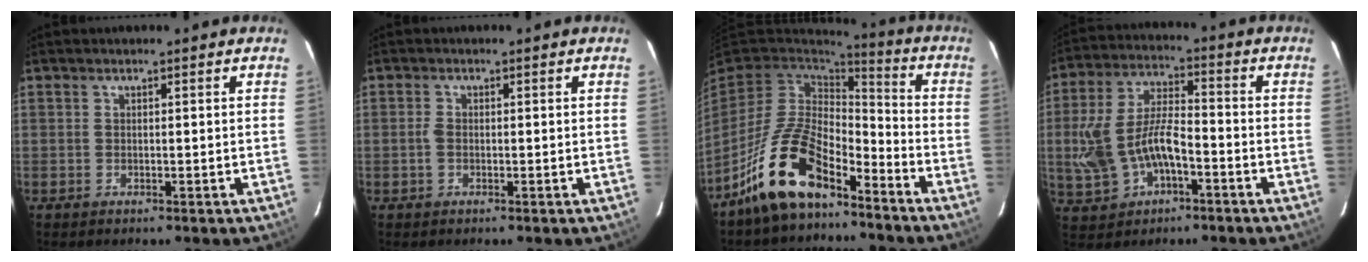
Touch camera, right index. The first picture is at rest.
{"total": 1.4, "force": [-0.4, 0.9, 1.0], "torque": [-0.023, 0.003, -0.009]}
{"total": 15.5, "force": [-10.5, 6.5, 9.3], "torque": [-0.194, 0.005, -0.194]}
{"total": 13.3, "force": [-3.7, 7.0, 10.7], "torque": [-0.233, 0.009, -0.057]}